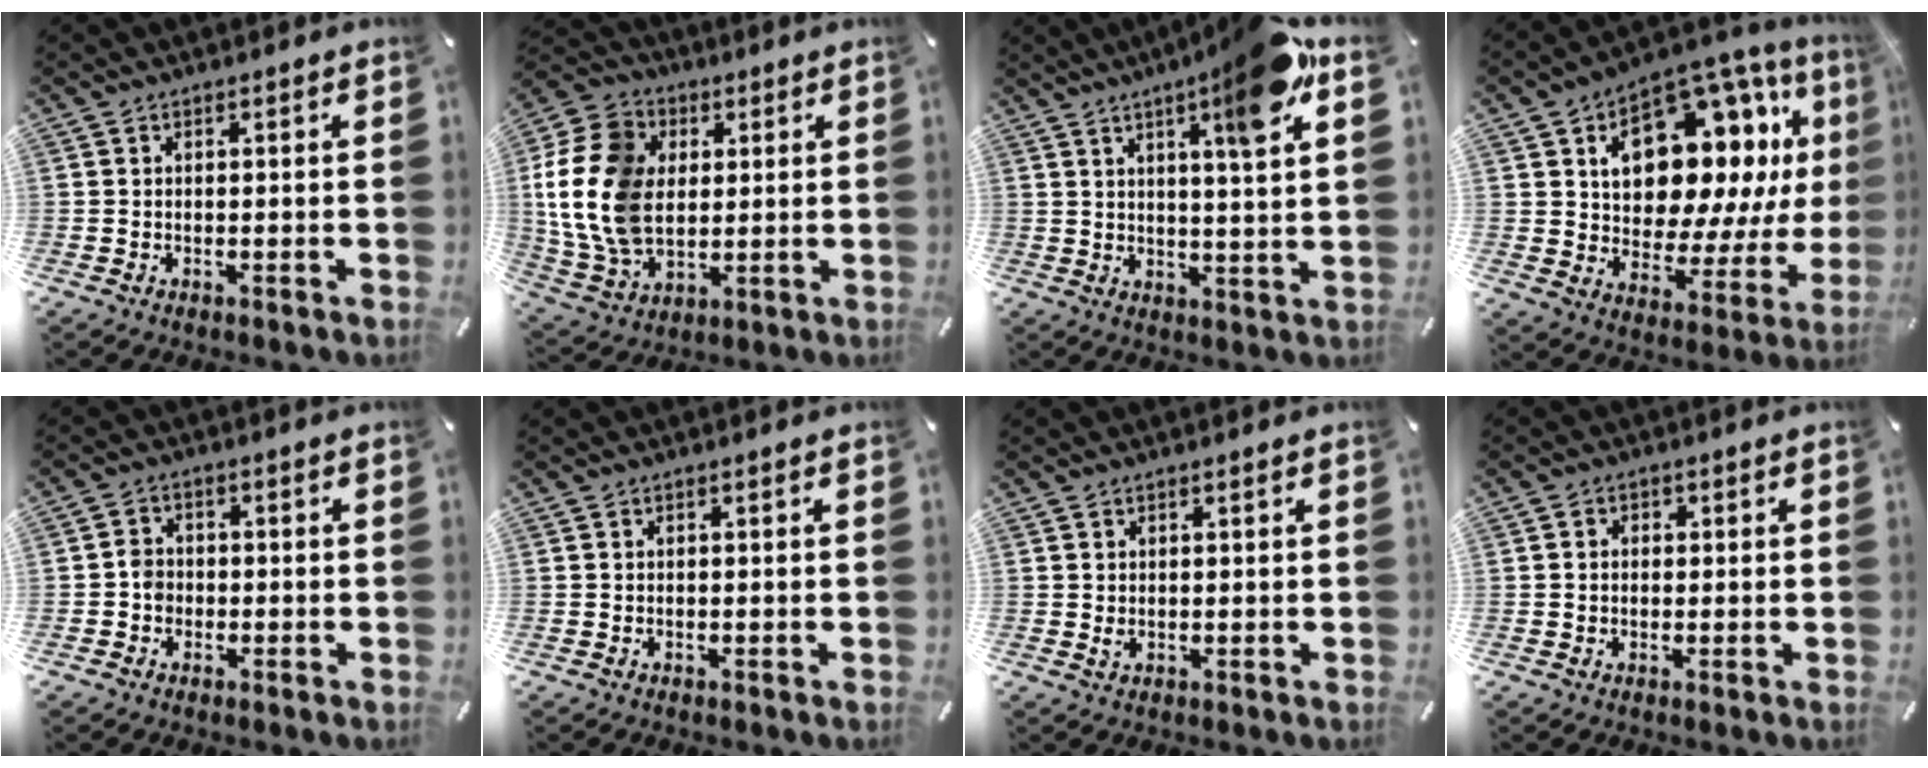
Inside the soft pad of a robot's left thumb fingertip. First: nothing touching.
{"total": 17.7, "force": [1.7, 13.9, 10.8], "torque": [-0.262, 0.003, 0.030]}
{"total": 12.9, "force": [7.3, 1.3, 10.5], "torque": [-0.161, -0.030, 0.108]}
{"total": 18.9, "force": [8.2, 11.7, 12.4], "torque": [-0.191, -0.051, 0.140]}
{"total": 3.0, "force": [-0.9, 2.6, 1.1], "torque": [-0.019, 0.007, -0.019]}
{"total": 0.0}
{"total": 1.1, "force": [0.3, 0.5, 0.9], "torque": [-0.010, -0.003, 0.003]}
{"total": 1.7, "force": [-0.2, 1.5, 0.8], "torque": [-0.015, 0.008, -0.006]}